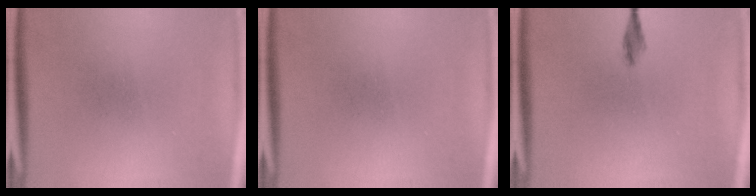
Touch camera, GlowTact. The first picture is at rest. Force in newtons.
{"total": 0.0}
{"total": 1.3}